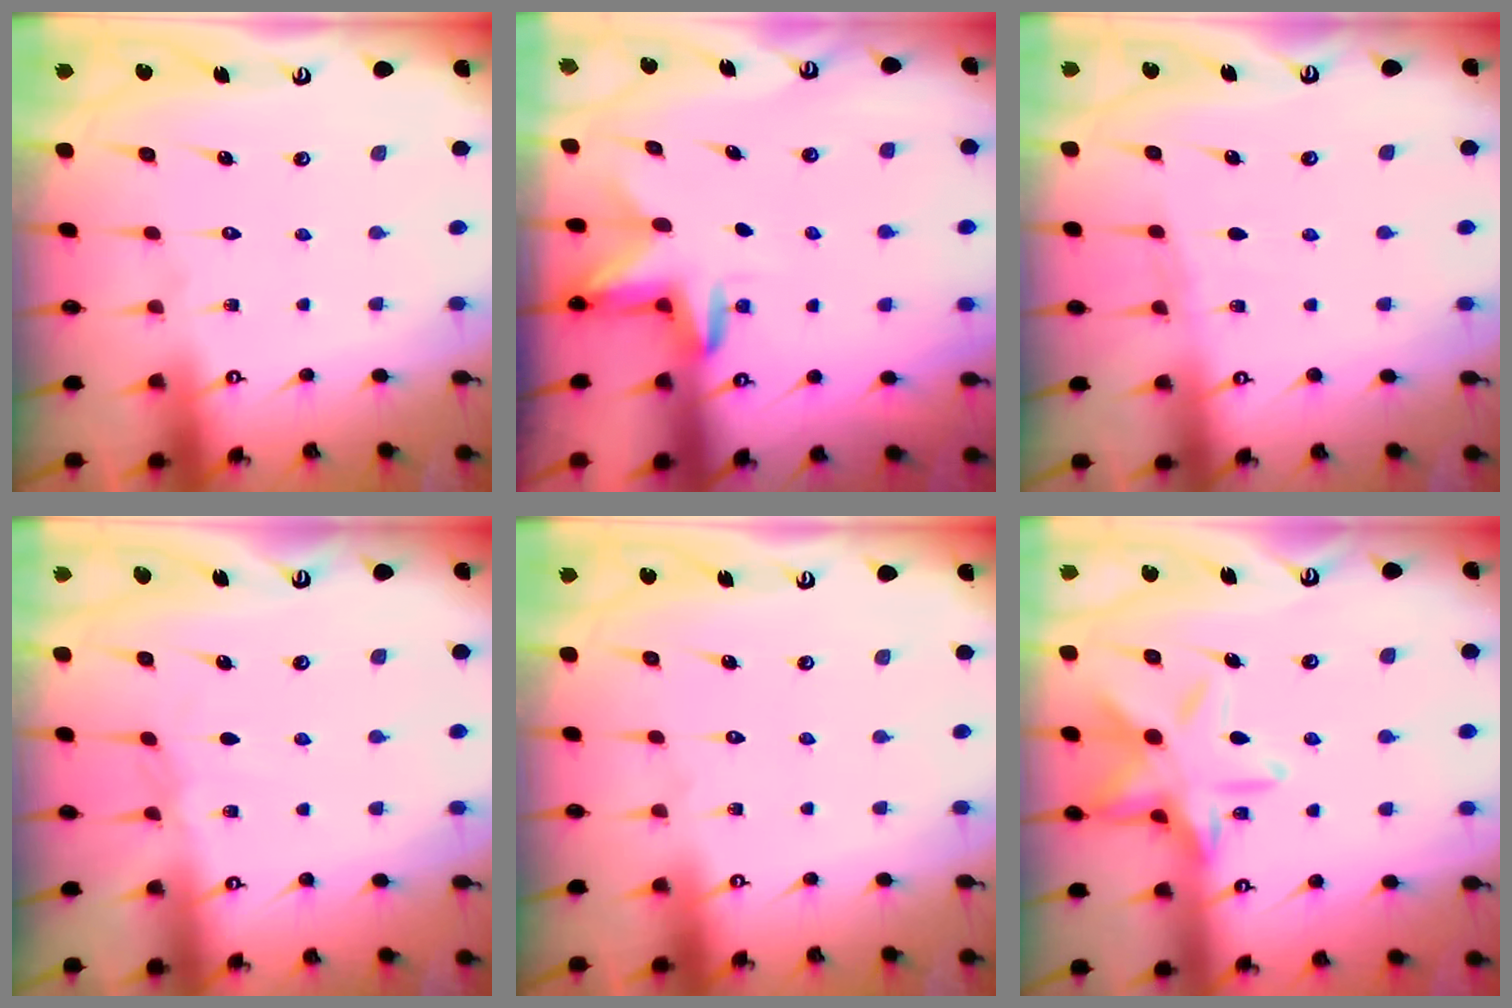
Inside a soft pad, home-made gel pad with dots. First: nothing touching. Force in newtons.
{"total": 4.2, "press": 4.2, "slide": 0.6}
{"total": 3.1, "press": 3.0, "slide": 0.5}
{"total": 3.5, "press": 3.4, "slide": 0.5}
{"total": 0.0}
{"total": 14.5, "press": 14.4, "slide": 1.0}